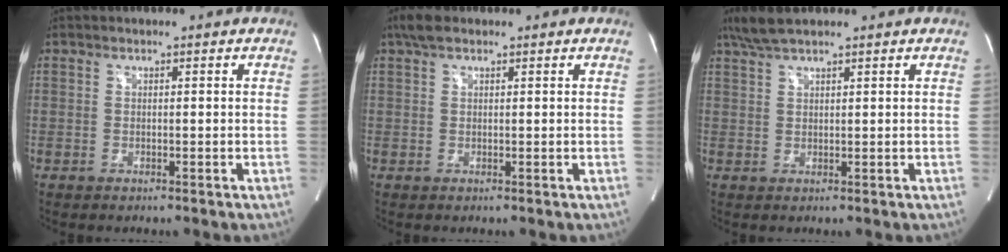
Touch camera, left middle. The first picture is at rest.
{"total": 2.8, "force": [1.9, 1.1, 1.7], "torque": [-0.039, 0.021, 0.037]}
{"total": 4.3, "force": [3.5, 0.5, 2.5], "torque": [-0.060, 0.017, 0.072]}